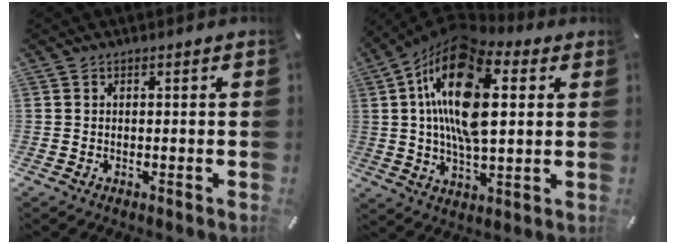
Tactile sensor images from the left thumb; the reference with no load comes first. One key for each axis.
{"total": 20.0, "fx": 4.7, "fy": 10.4, "fz": 16.4, "tx": -0.325, "ty": -0.003, "tz": 0.075}